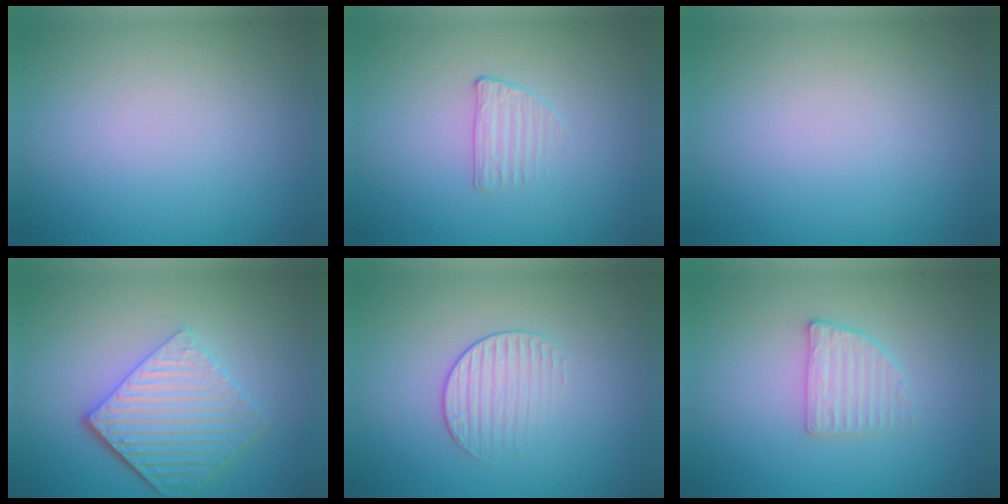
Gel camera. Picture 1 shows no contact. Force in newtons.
{"total": 1.2, "press": 0.6, "slide": 1.0}
{"total": 0.0}
{"total": 5.7, "press": 4.3, "slide": 3.7}
{"total": 1.7, "press": 1.1, "slide": 1.3}
{"total": 2.3, "press": 2.2, "slide": 0.5}